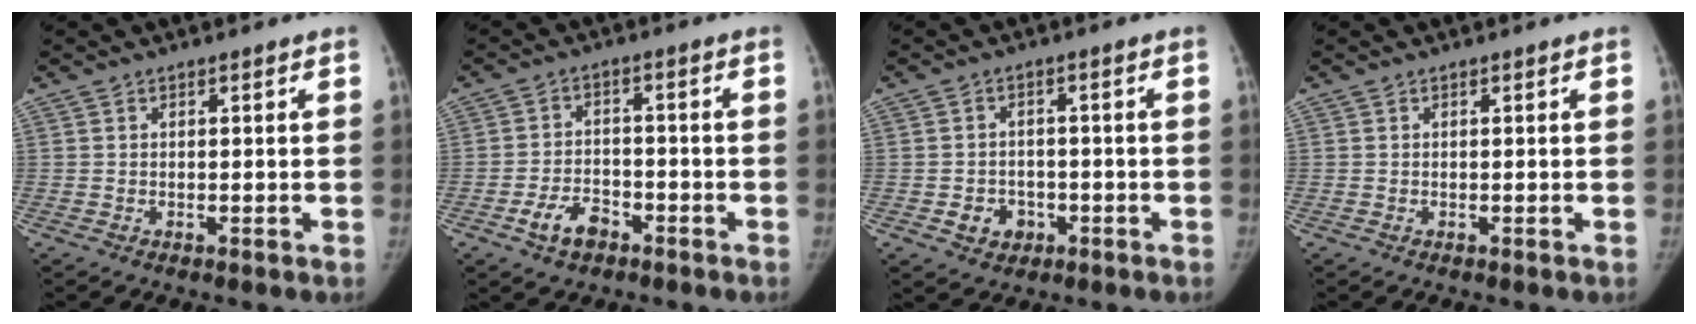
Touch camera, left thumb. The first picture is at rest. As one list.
[{"total": 6.2, "force": [-3.6, 3.9, 3.3], "torque": [-0.050, 0.026, -0.060]}, {"total": 4.7, "force": [-1.8, 4.0, 1.8], "torque": [-0.006, 0.013, -0.022]}, {"total": 0.0}]